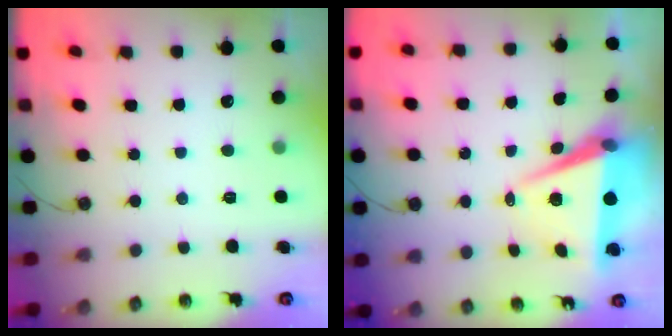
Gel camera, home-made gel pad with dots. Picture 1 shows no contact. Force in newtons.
{"total": 8.1, "press": 6.9, "slide": 4.2}